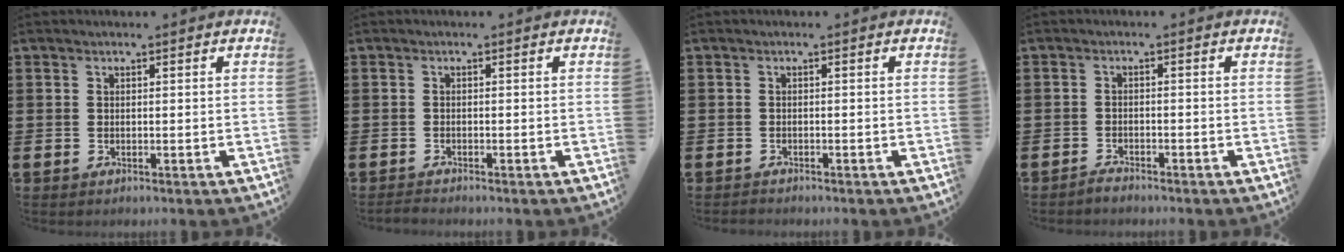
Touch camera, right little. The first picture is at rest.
{"total": 0.7, "force": [-0.7, 0.0, 0.2], "torque": [-0.005, -0.001, -0.014]}
{"total": 0.5, "force": [-0.5, 0.1, -0.1], "torque": [-0.001, -0.002, -0.011]}
{"total": 1.2, "force": [-1.2, 0.1, 0.0], "torque": [-0.004, 0.000, -0.025]}